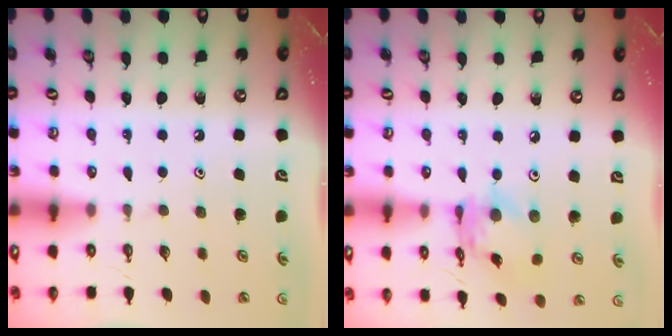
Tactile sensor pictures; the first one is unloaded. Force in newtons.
{"total": 10.4, "press": 10.4, "slide": 0.9}